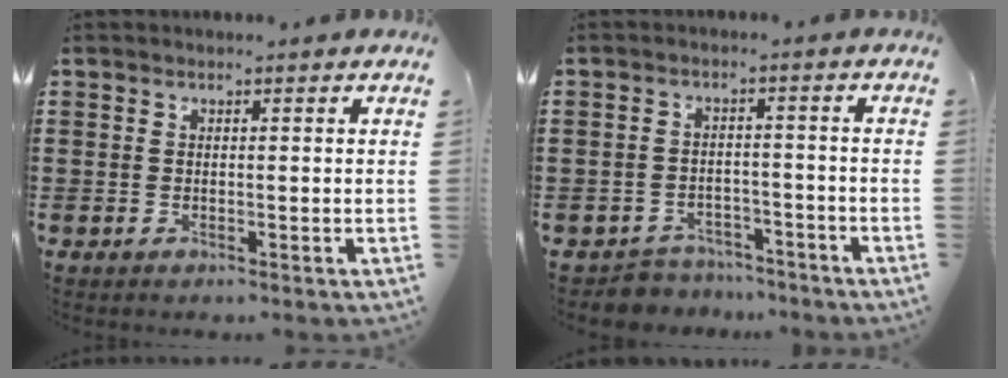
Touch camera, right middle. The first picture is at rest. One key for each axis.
{"total": 4.0, "fx": -3.9, "fy": 0.8, "fz": -0.3, "tx": -0.005, "ty": 0.003, "tz": -0.085}